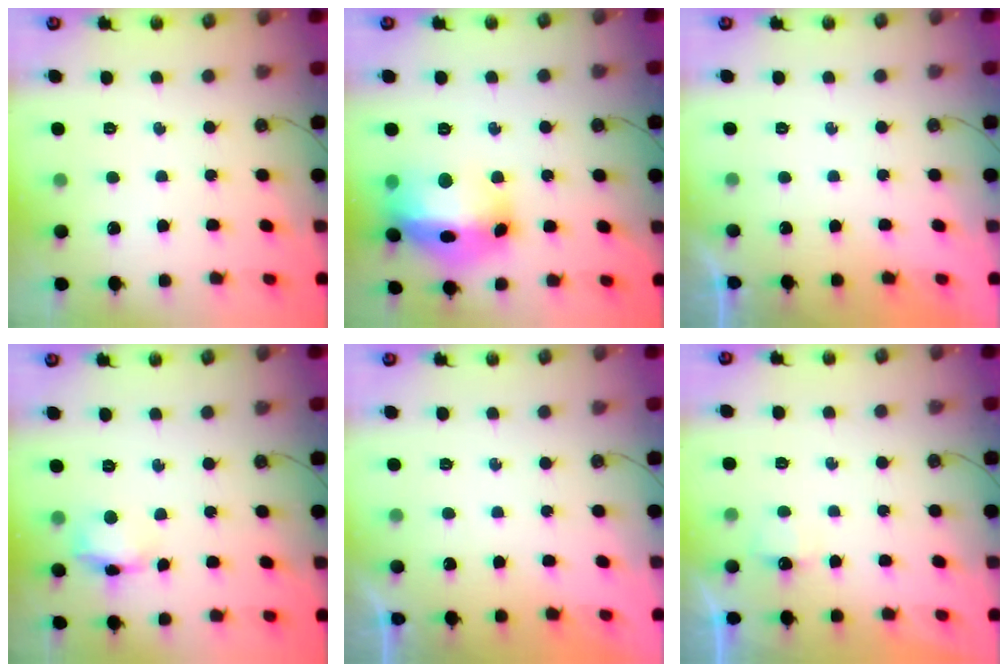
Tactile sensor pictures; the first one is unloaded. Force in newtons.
{"total": 19.3, "press": 19.2, "slide": 1.9}
{"total": 0.0}
{"total": 10.0, "press": 10.0, "slide": 0.7}
{"total": 0.0}
{"total": 3.6, "press": 3.4, "slide": 1.2}